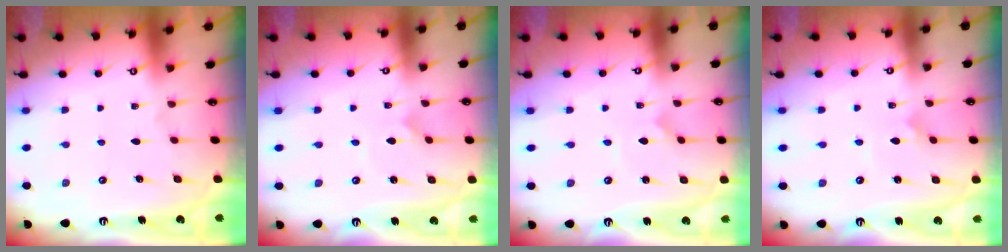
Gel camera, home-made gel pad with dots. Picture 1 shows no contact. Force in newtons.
{"total": 1.3, "press": 1.3, "slide": 0.1}
{"total": 0.0}
{"total": 2.8, "press": 2.8, "slide": 0.2}